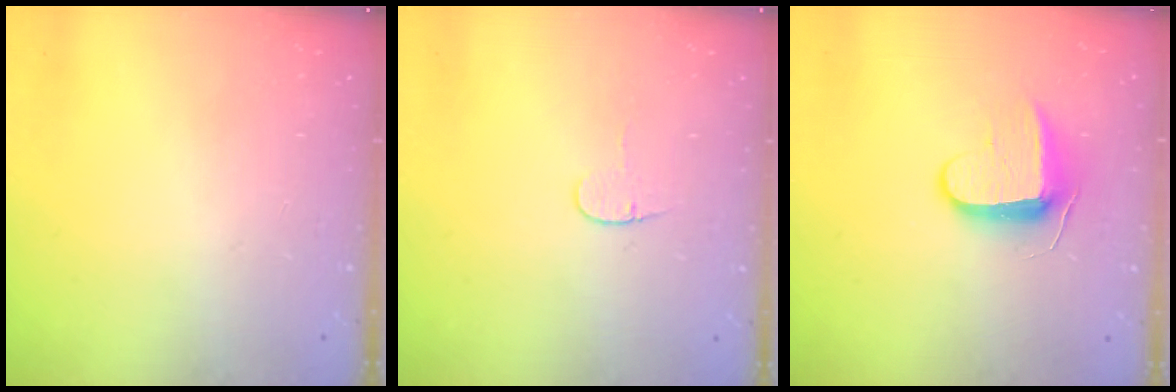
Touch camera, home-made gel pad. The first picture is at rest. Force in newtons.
{"total": 3.7, "press": 3.7, "slide": 0.4}
{"total": 8.7, "press": 8.7, "slide": 0.9}